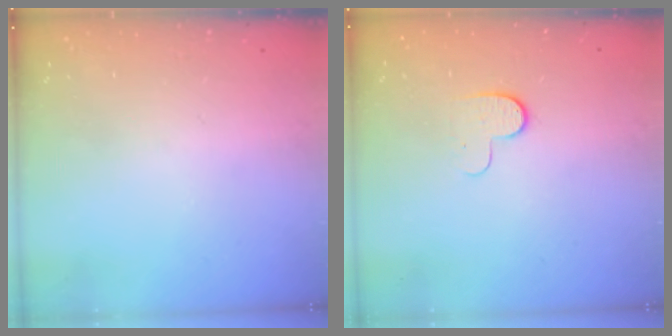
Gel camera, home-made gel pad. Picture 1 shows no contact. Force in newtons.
{"total": 5.4, "press": 5.3, "slide": 1.2}